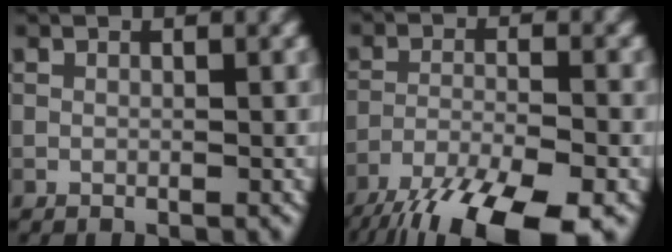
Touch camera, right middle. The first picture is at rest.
{"total": 11.6, "force": [-8.8, 3.0, 6.9], "torque": [-0.126, -0.036, -0.145]}